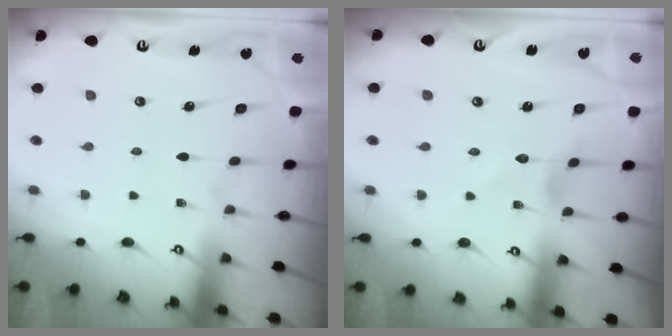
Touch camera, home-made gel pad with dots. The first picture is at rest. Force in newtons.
{"total": 1.7, "press": 1.7, "slide": 0.2}